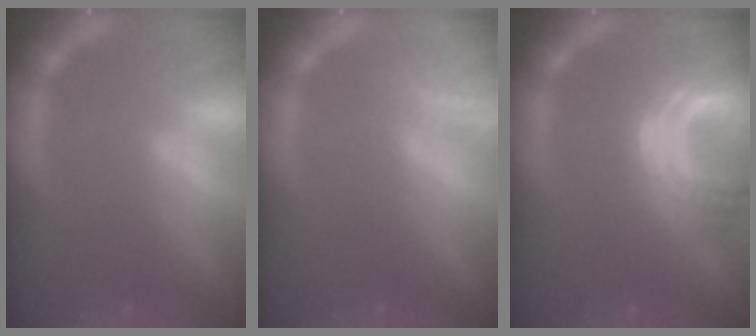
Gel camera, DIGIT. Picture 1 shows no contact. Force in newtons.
{"total": 2.5}
{"total": 9.0}